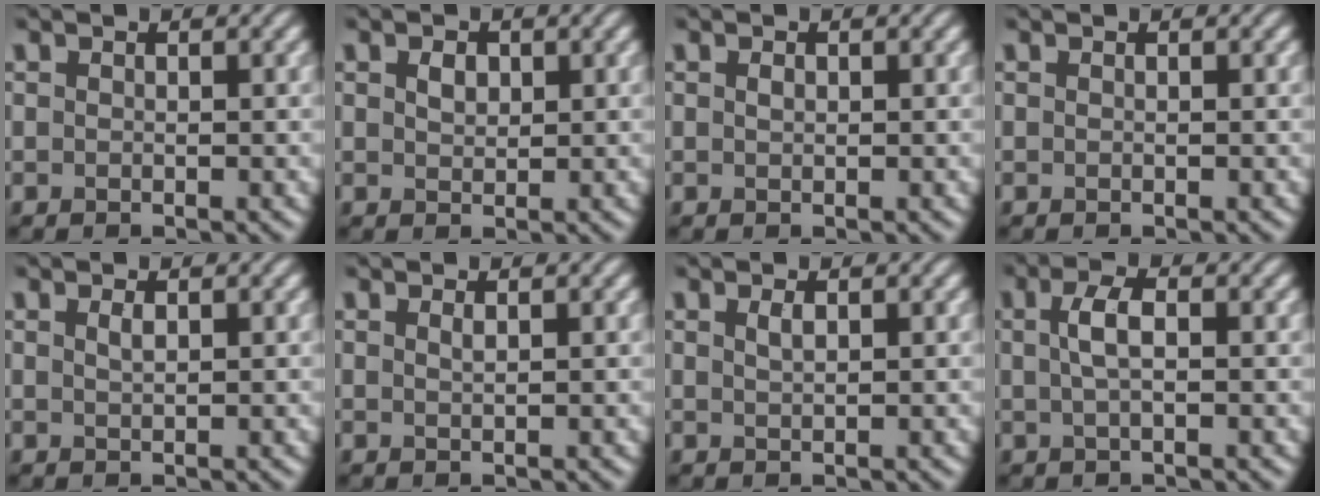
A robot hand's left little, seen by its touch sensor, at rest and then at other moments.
{"total": 1.4, "force": [0.6, 1.0, 0.9], "torque": [-0.017, 0.001, 0.011]}
{"total": 0.5, "force": [0.2, 0.3, 0.4], "torque": [-0.010, 0.002, 0.004]}
{"total": 0.0}
{"total": 0.8, "force": [0.4, 0.2, 0.6], "torque": [-0.014, 0.001, 0.009]}
{"total": 0.6, "force": [0.4, 0.1, 0.4], "torque": [-0.009, 0.001, 0.007]}
{"total": 0.9, "force": [0.5, 0.3, 0.7], "torque": [-0.016, 0.002, 0.011]}
{"total": 2.5, "force": [0.3, 0.9, 2.3], "torque": [-0.048, 0.007, 0.003]}